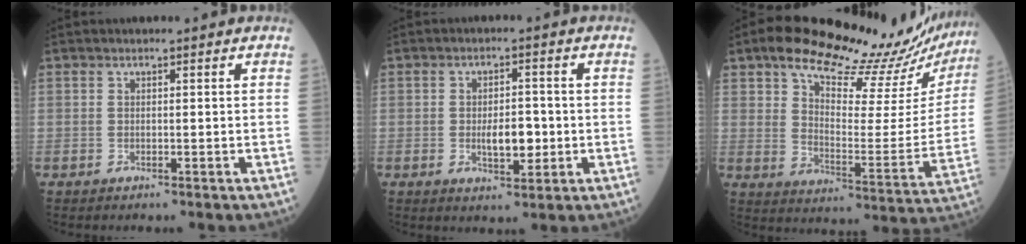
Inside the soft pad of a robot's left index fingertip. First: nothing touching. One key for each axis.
{"total": 5.0, "fx": -0.8, "fy": 2.1, "fz": 4.5, "tx": -0.076, "ty": -0.002, "tz": -0.008}
{"total": 23.5, "fx": 20.9, "fy": 4.1, "fz": 10.0, "tx": -0.158, "ty": -0.049, "tz": 0.275}